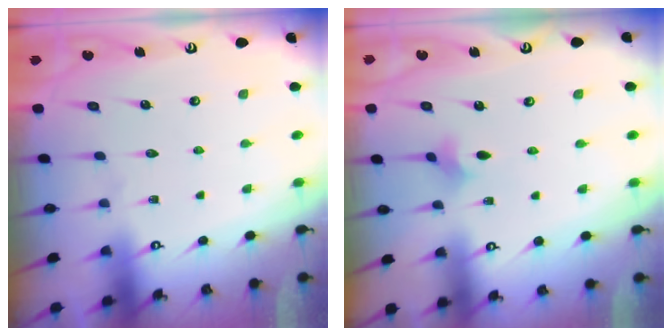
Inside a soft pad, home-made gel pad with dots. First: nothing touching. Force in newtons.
{"total": 2.9, "press": 2.9, "slide": 0.5}